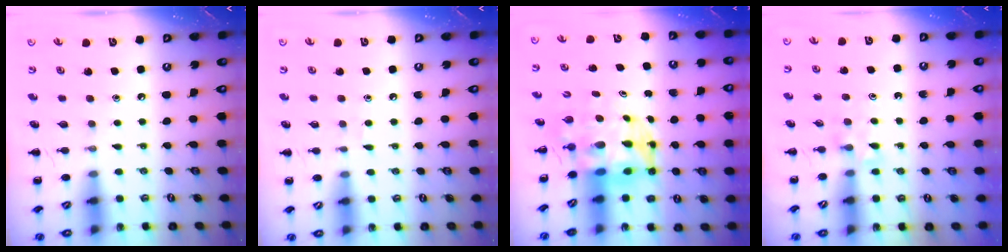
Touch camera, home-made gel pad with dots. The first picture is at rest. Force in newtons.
{"total": 2.9, "press": 2.8, "slide": 1.0}
{"total": 7.3, "press": 7.1, "slide": 1.7}
{"total": 4.8, "press": 4.6, "slide": 1.4}